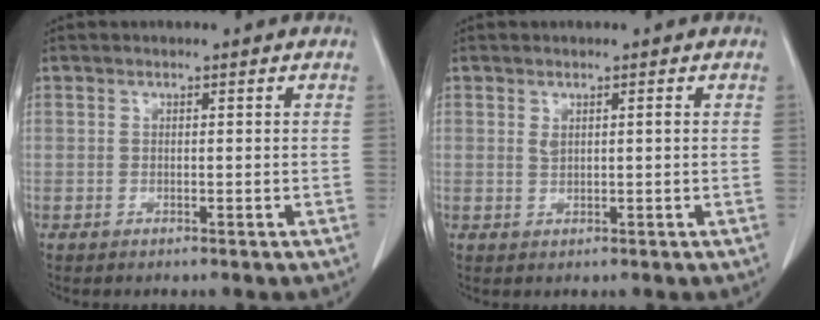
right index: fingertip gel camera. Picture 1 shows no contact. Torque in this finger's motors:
{"motor_torque": [0.21, 0.08, 0.04, 0.00]}